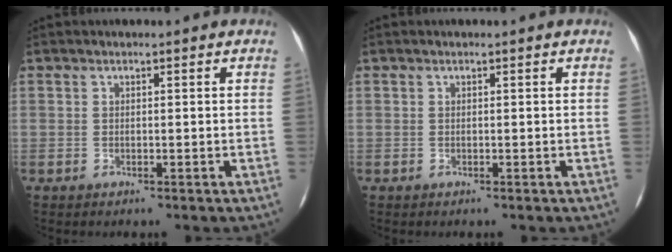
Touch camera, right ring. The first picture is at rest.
{"total": 0.0}